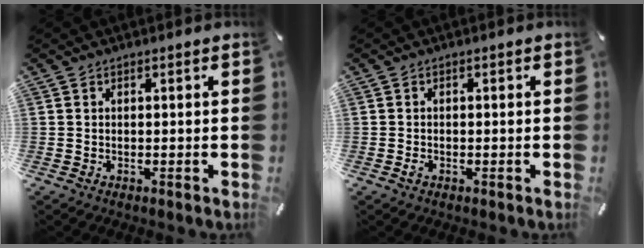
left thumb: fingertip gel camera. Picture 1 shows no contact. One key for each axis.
{"total": 1.0, "fx": -0.4, "fy": 0.7, "fz": 0.7, "tx": -0.012, "ty": -0.001, "tz": -0.008}